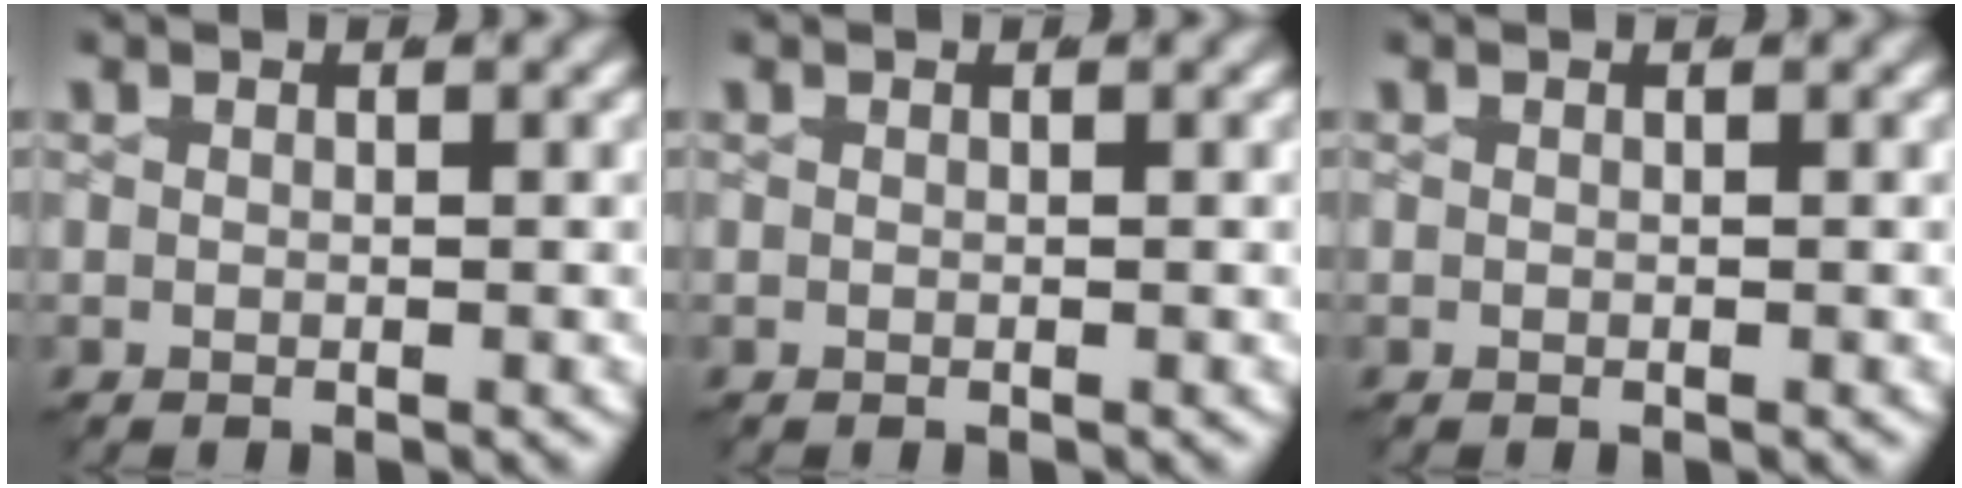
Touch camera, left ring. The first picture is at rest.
{"total": 0.0}
{"total": 0.0}